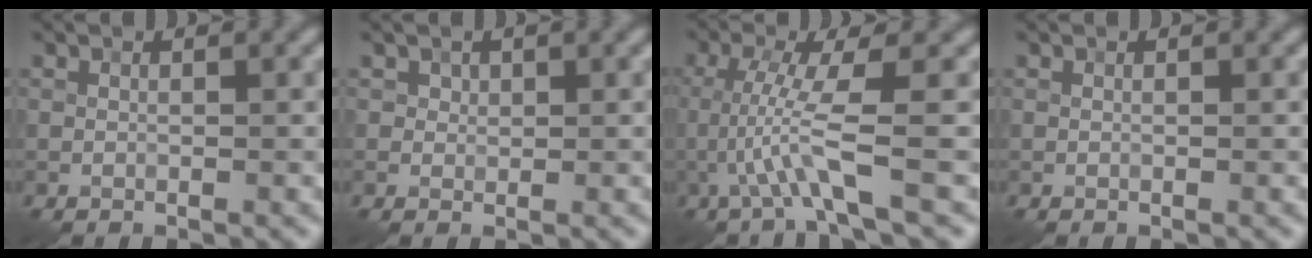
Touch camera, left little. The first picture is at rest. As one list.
[{"total": 0.9, "force": [0.5, 0.7, 0.2], "torque": [-0.001, -0.002, 0.008]}, {"total": 4.6, "force": [-1.6, 0.0, 4.3], "torque": [-0.094, 0.003, -0.029]}, {"total": 0.0}]